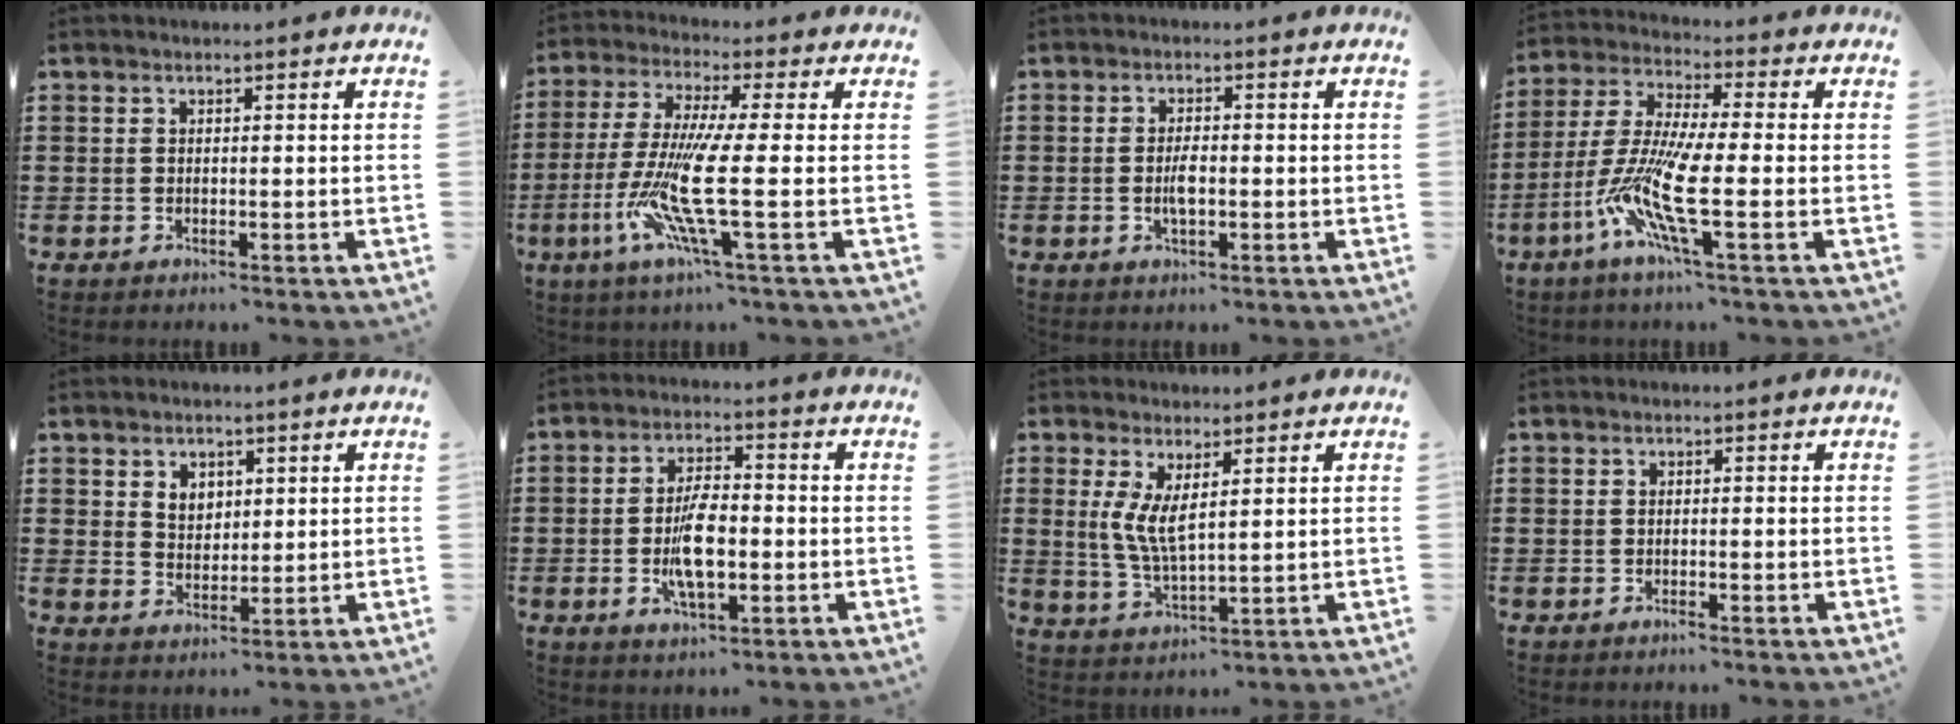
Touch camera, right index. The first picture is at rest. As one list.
[{"total": 12.2, "force": [-2.9, 0.9, 11.8], "torque": [-0.265, -0.025, -0.068]}, {"total": 2.9, "force": [-0.5, 1.1, 2.7], "torque": [-0.056, -0.001, -0.012]}, {"total": 11.6, "force": [-4.0, 1.7, 10.7], "torque": [-0.252, -0.020, -0.087]}, {"total": 3.2, "force": [1.9, 2.4, 1.0], "torque": [-0.029, 0.009, 0.034]}, {"total": 7.3, "force": [-1.3, 3.1, 6.4], "torque": [-0.138, -0.002, -0.028]}, {"total": 5.2, "force": [1.9, 1.5, 4.6], "torque": [-0.095, -0.002, 0.035]}, {"total": 0.7, "force": [-0.6, -0.1, 0.2], "torque": [-0.005, -0.005, -0.012]}]